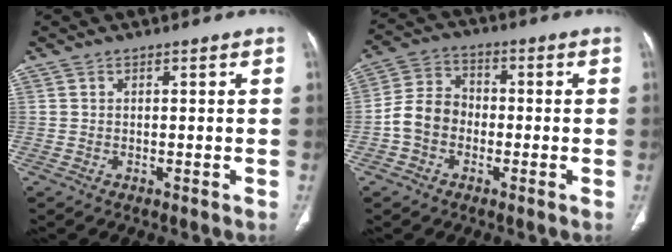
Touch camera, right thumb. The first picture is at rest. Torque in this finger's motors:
{"motor_torque": [1.61, 1.22, 0.61, -0.83, 0.23]}